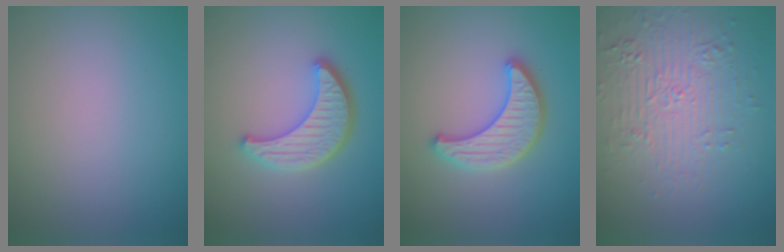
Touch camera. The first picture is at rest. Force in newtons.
{"total": 4.5, "press": 3.7, "slide": 2.6}
{"total": 3.8, "press": 3.7, "slide": 0.9}
{"total": 4.2, "press": 3.7, "slide": 2.0}